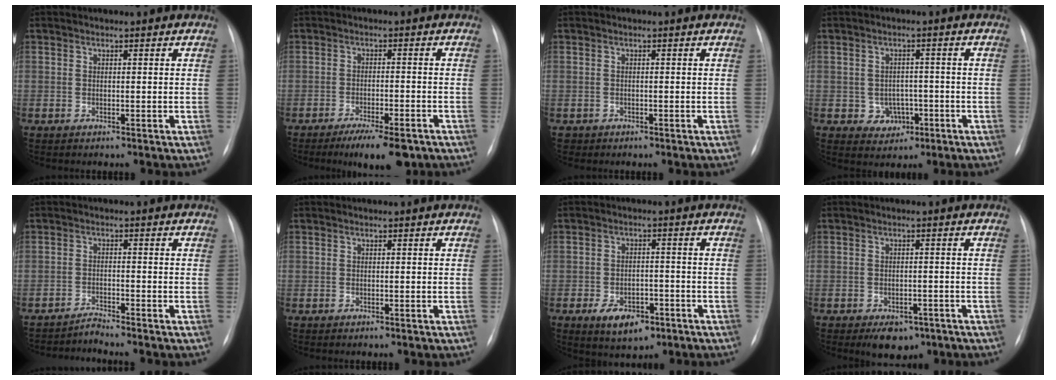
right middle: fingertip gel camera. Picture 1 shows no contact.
{"total": 8.3, "force": [-6.0, 2.0, 5.3], "torque": [-0.071, -0.010, -0.087]}
{"total": 0.7, "force": [-0.4, 0.5, -0.1], "torque": [-0.001, 0.004, -0.004]}
{"total": 4.0, "force": [-1.3, 3.6, 1.3], "torque": [-0.011, 0.010, -0.007]}
{"total": 2.4, "force": [-2.1, -1.0, -0.6], "torque": [0.016, -0.014, -0.036]}
{"total": 0.0}
{"total": 6.6, "force": [-3.5, 3.7, 4.2], "torque": [-0.066, 0.003, -0.049]}
{"total": 4.9, "force": [-3.2, 2.8, 2.4], "torque": [-0.028, 0.000, -0.037]}